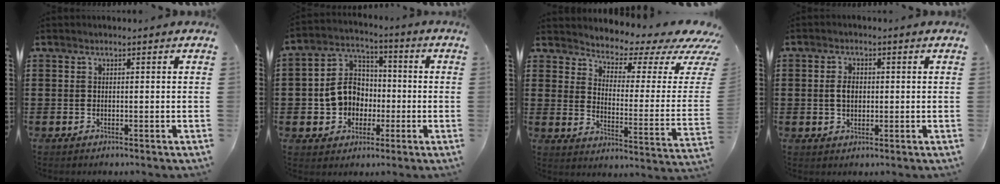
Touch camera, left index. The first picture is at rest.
{"total": 8.4, "force": [-1.1, 7.5, 3.5], "torque": [-0.090, 0.019, -0.021]}
{"total": 3.3, "force": [2.9, 0.9, 1.4], "torque": [-0.040, -0.036, 0.042]}
{"total": 3.0, "force": [0.2, 1.8, 2.3], "torque": [-0.048, 0.008, 0.003]}